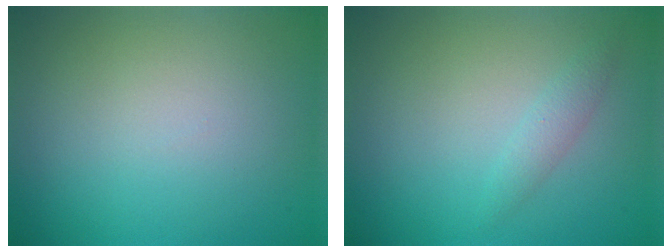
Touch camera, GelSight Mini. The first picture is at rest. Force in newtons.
{"total": 1.3, "press": 1.3, "slide": 0.0}